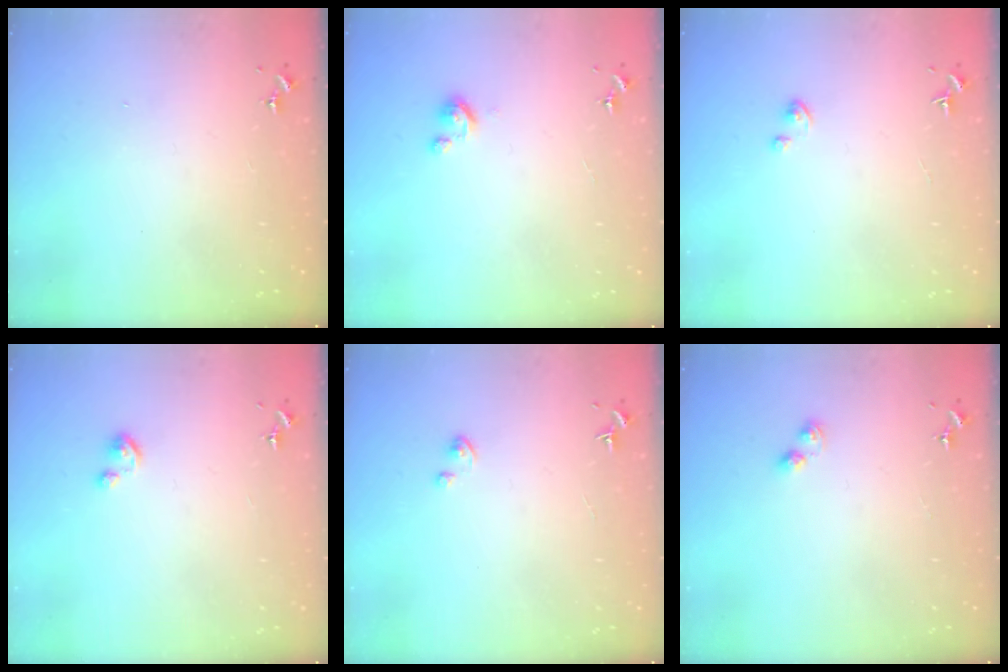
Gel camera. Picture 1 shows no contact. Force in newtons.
{"total": 2.8, "press": 2.8, "slide": 0.3}
{"total": 0.9, "press": 0.8, "slide": 0.2}
{"total": 2.4, "press": 2.4, "slide": 0.2}
{"total": 0.9, "press": 0.8, "slide": 0.2}
{"total": 2.9, "press": 2.8, "slide": 0.5}